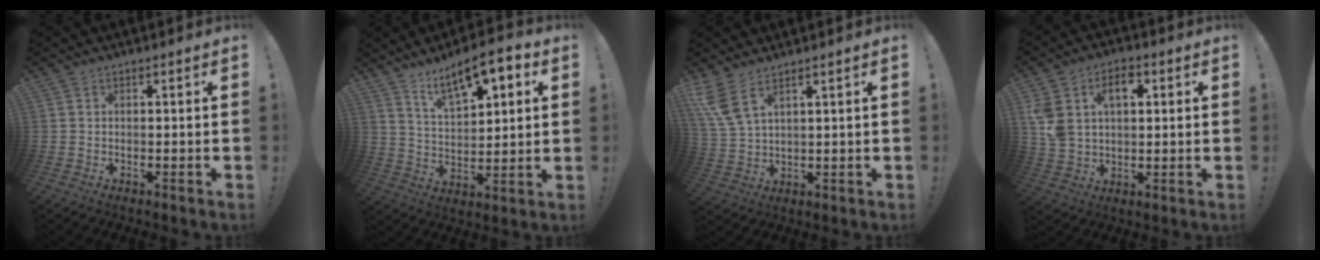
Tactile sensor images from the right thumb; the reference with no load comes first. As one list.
[{"total": 12.3, "force": [7.6, 4.9, 8.4], "torque": [-0.129, -0.043, 0.130]}, {"total": 6.9, "force": [4.6, 2.4, 4.6], "torque": [-0.094, -0.026, 0.090]}, {"total": 11.0, "force": [4.2, 7.6, 6.8], "torque": [-0.119, -0.002, 0.078]}]